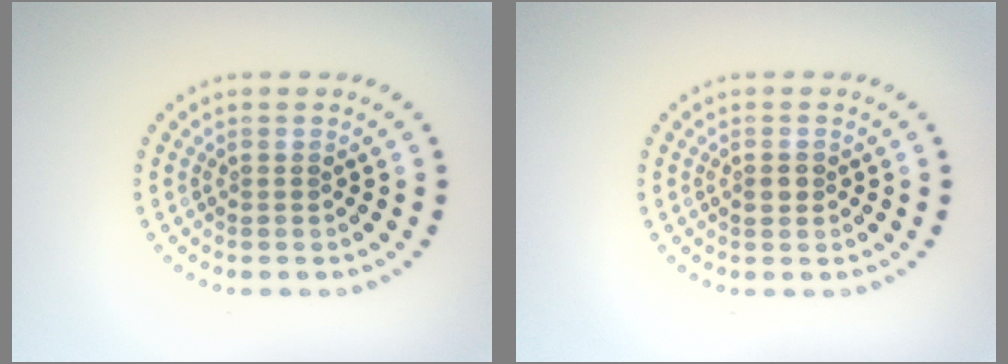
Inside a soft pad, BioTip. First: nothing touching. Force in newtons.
{"total": 1.3, "press": 1.3, "slide": 0.0}